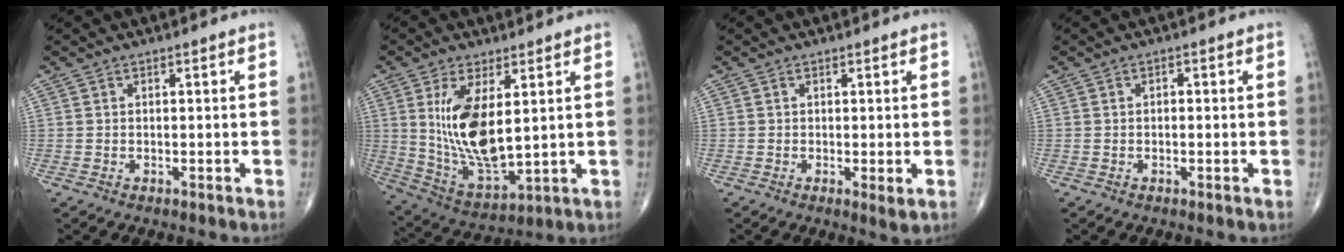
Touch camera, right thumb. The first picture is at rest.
{"total": 14.7, "force": [3.1, 6.3, 12.9], "torque": [-0.243, -0.027, 0.078]}
{"total": 2.1, "force": [-0.3, 0.4, 2.0], "torque": [-0.037, -0.010, -0.006]}
{"total": 0.9, "force": [0.0, 0.5, 0.7], "torque": [-0.011, 0.002, -0.001]}